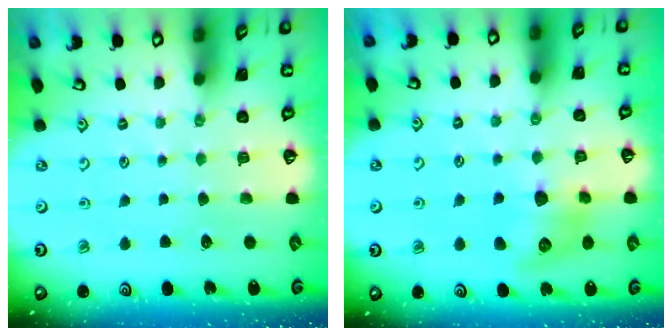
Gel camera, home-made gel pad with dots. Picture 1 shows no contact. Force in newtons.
{"total": 11.8, "press": 11.8, "slide": 0.9}